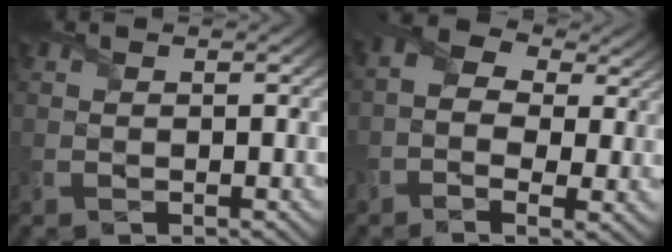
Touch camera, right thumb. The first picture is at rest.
{"total": 8.4, "force": [1.2, 5.7, 6.0], "torque": [-0.134, 0.001, 0.027]}